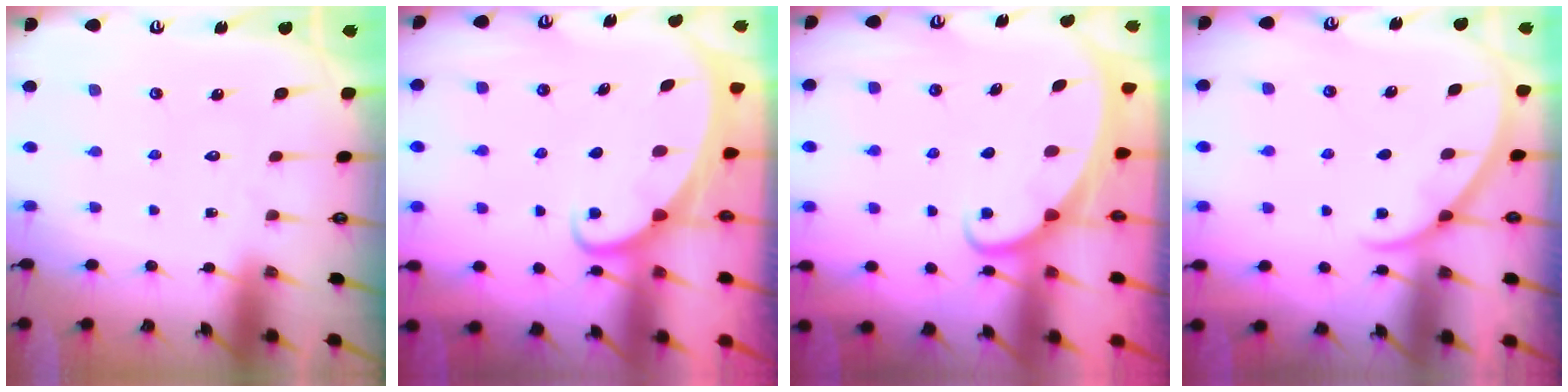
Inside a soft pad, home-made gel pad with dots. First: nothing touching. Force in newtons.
{"total": 1.9, "press": 1.9, "slide": 0.2}
{"total": 1.9, "press": 1.9, "slide": 0.3}
{"total": 2.5, "press": 2.5, "slide": 0.2}